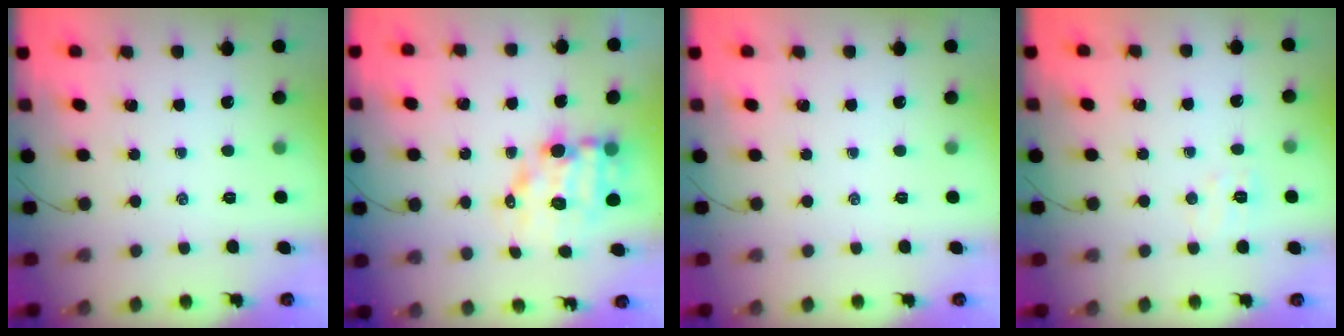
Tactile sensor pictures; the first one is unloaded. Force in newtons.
{"total": 9.7, "press": 9.2, "slide": 2.9}
{"total": 0.0}
{"total": 4.9, "press": 4.7, "slide": 1.4}